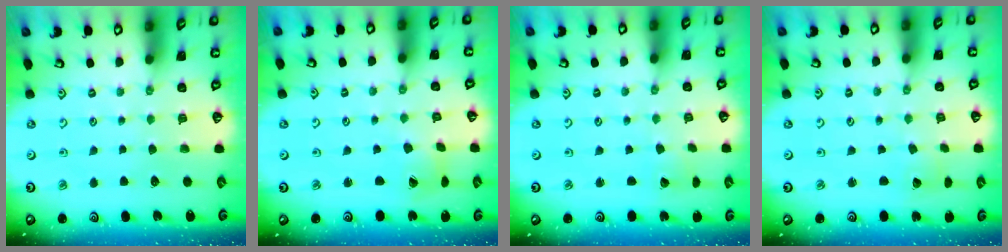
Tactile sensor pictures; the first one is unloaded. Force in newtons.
{"total": 2.7, "press": 2.6, "slide": 0.4}
{"total": 2.6, "press": 2.6, "slide": 0.1}
{"total": 1.4, "press": 1.4, "slide": 0.1}